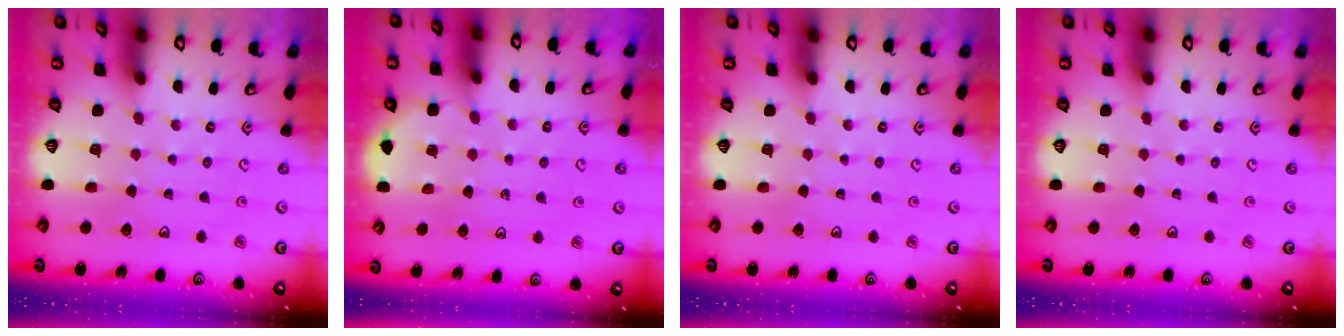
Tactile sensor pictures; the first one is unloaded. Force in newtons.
{"total": 3.8, "press": 3.6, "slide": 1.5}
{"total": 0.0}
{"total": 0.0}